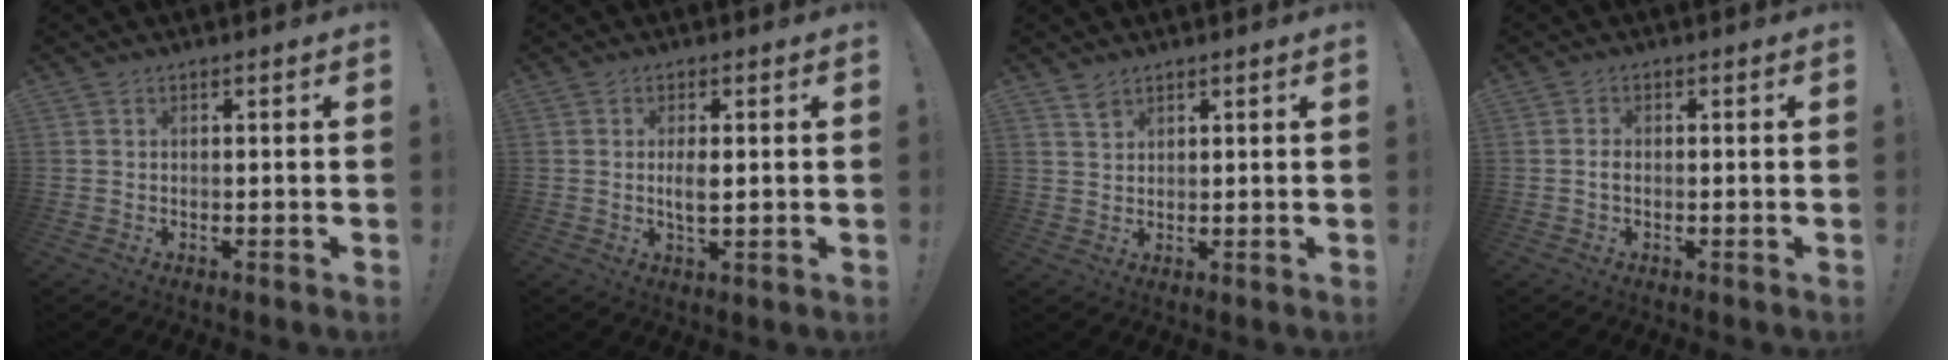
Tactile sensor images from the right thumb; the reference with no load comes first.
{"total": 3.4, "force": [0.0, 1.3, 3.2], "torque": [-0.049, -0.009, -0.007]}
{"total": 2.8, "force": [2.1, 1.5, 1.0], "torque": [0.000, -0.018, 0.036]}
{"total": 1.3, "force": [-0.5, 0.6, 1.1], "torque": [-0.026, 0.006, -0.007]}